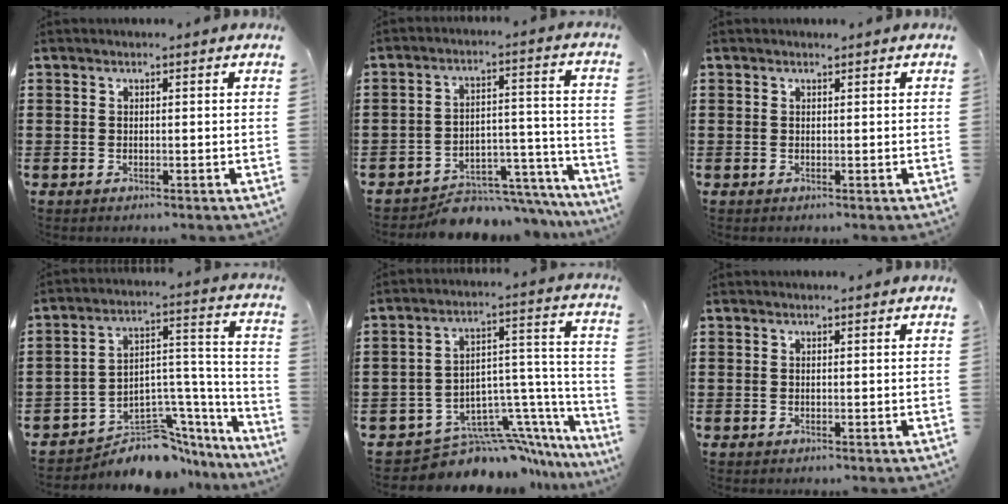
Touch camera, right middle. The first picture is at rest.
{"total": 7.1, "force": [-6.6, 1.8, 1.7], "torque": [-0.021, 0.026, -0.124]}
{"total": 0.0}
{"total": 7.1, "force": [-6.0, 3.2, 2.2], "torque": [-0.033, 0.007, -0.107]}
{"total": 9.7, "force": [-8.3, 3.8, 3.3], "torque": [-0.040, 0.018, -0.146]}
{"total": 0.0}